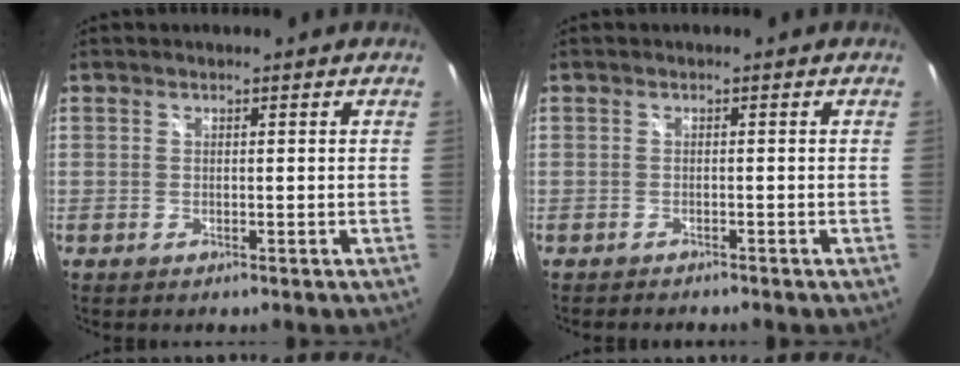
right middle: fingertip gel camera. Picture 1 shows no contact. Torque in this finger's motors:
{"motor_torque": [-0.18, 0.01, -0.05, 0.00]}